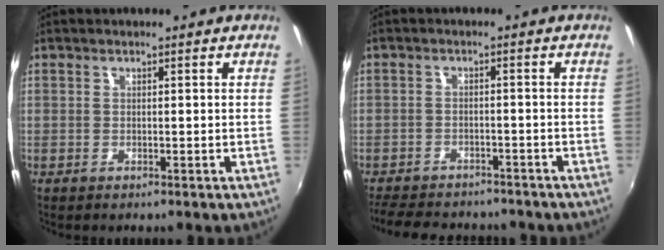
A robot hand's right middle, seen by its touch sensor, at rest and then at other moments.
{"total": 11.5, "force": [-9.9, 4.4, 4.0], "torque": [-0.103, -0.004, -0.148]}